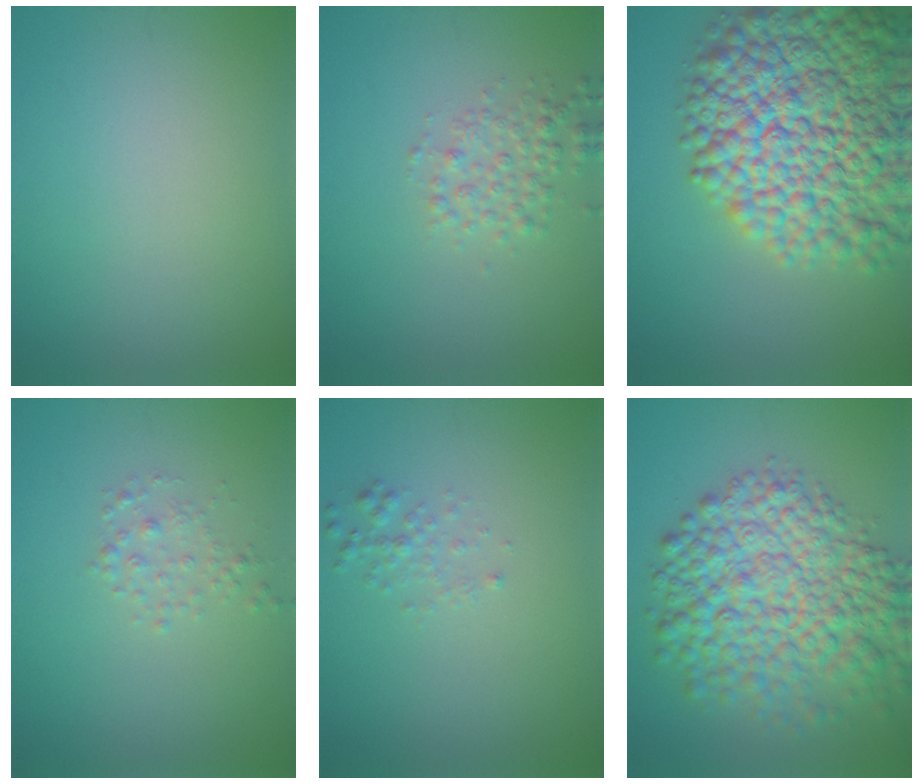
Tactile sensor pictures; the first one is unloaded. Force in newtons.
{"total": 2.4, "press": 2.4, "slide": 0.1}
{"total": 16.1, "press": 16.0, "slide": 0.8}
{"total": 1.4, "press": 1.4, "slide": 0.0}
{"total": 1.2, "press": 1.2, "slide": 0.0}
{"total": 10.8, "press": 10.8, "slide": 0.2}